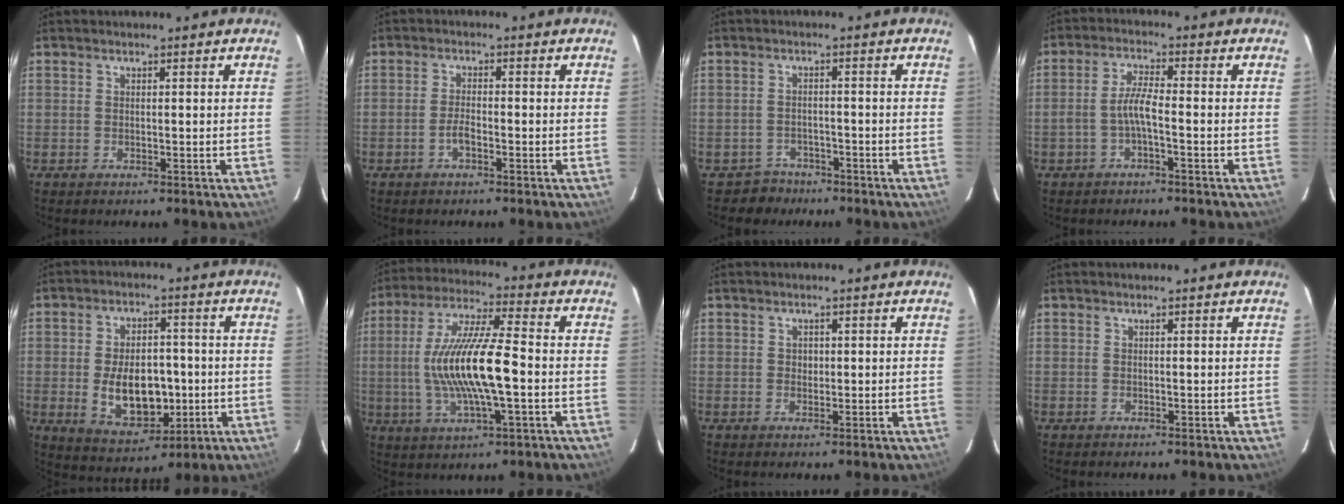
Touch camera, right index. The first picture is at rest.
{"total": 2.3, "force": [-1.3, 0.7, 1.7], "torque": [-0.041, 0.004, -0.027]}
{"total": 3.9, "force": [-2.9, 2.6, -0.6], "torque": [0.002, 0.017, -0.046]}
{"total": 3.8, "force": [-1.6, 0.4, 3.4], "torque": [-0.075, 0.009, -0.032]}
{"total": 12.4, "force": [-1.9, 7.7, 9.6], "torque": [-0.184, -0.002, -0.010]}
{"total": 15.8, "force": [-1.8, 3.0, 15.4], "torque": [-0.300, 0.002, -0.032]}
{"total": 1.1, "force": [0.0, 1.1, 0.2], "torque": [0.000, 0.002, 0.001]}
{"total": 0.0}